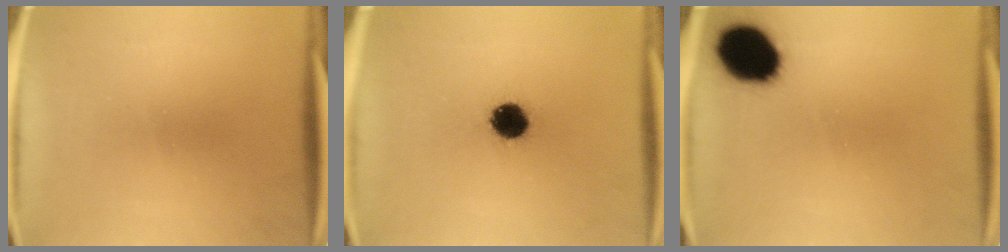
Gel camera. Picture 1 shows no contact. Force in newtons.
{"total": 8.4}
{"total": 13.4}